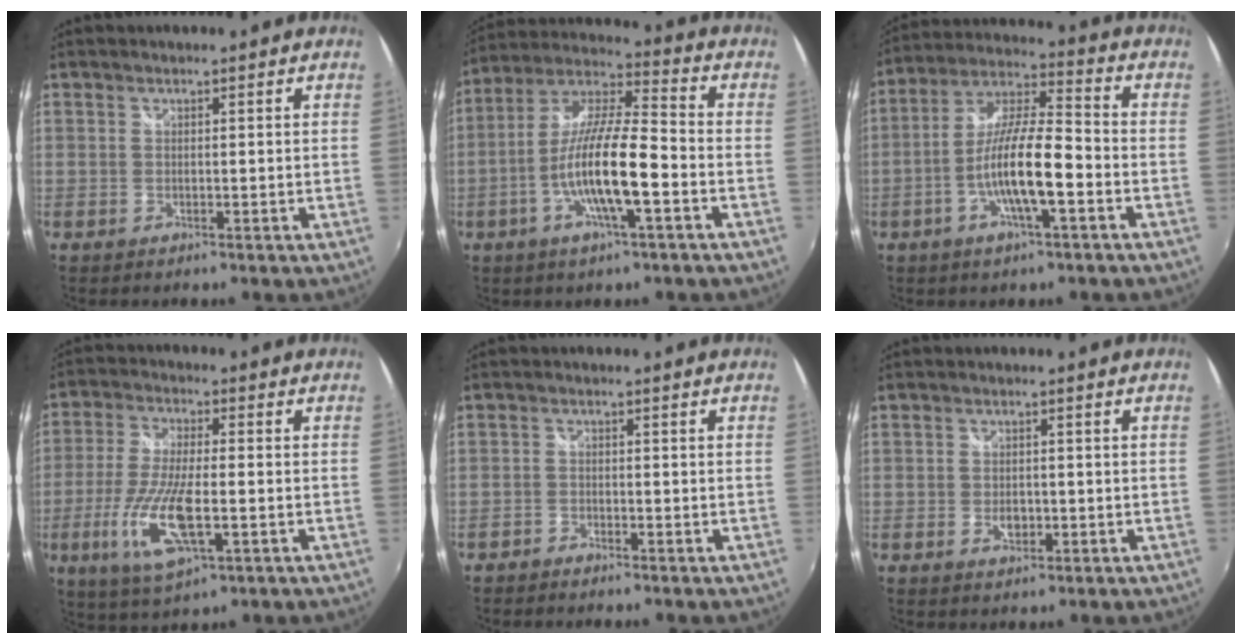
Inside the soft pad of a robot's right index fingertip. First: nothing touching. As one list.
[{"total": 14.5, "force": [-4.7, 2.5, 13.5], "torque": [-0.265, -0.003, -0.093]}, {"total": 12.8, "force": [-4.4, 2.4, 11.8], "torque": [-0.233, 0.000, -0.083]}, {"total": 12.8, "force": [-3.8, 3.7, 11.7], "torque": [-0.246, -0.019, -0.072]}, {"total": 2.1, "force": [-2.0, 0.6, 0.3], "torque": [-0.017, -0.005, -0.041]}, {"total": 2.4, "force": [-0.6, 1.7, 1.6], "torque": [-0.027, -0.002, -0.011]}]